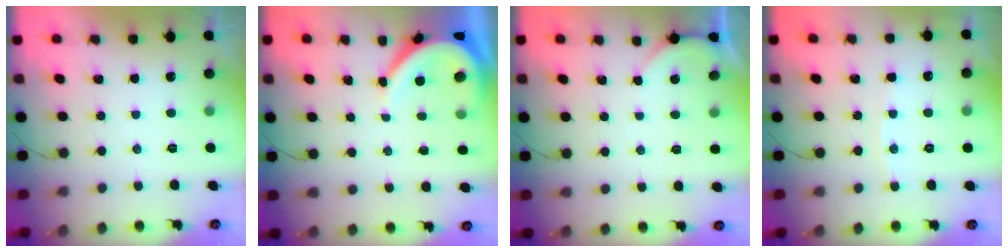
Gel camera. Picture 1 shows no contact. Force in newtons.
{"total": 7.0, "press": 7.0, "slide": 0.8}
{"total": 1.6, "press": 1.6, "slide": 0.2}
{"total": 3.6, "press": 3.6, "slide": 0.6}